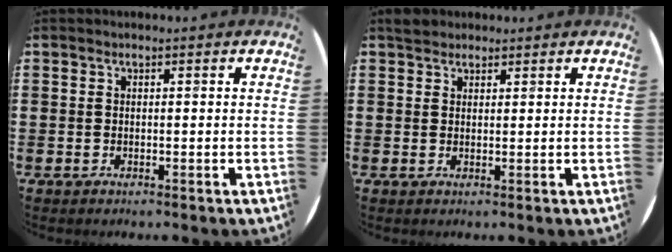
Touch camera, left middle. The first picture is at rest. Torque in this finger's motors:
{"motor_torque": [0.27, -0.28, 0.02, 0.04]}